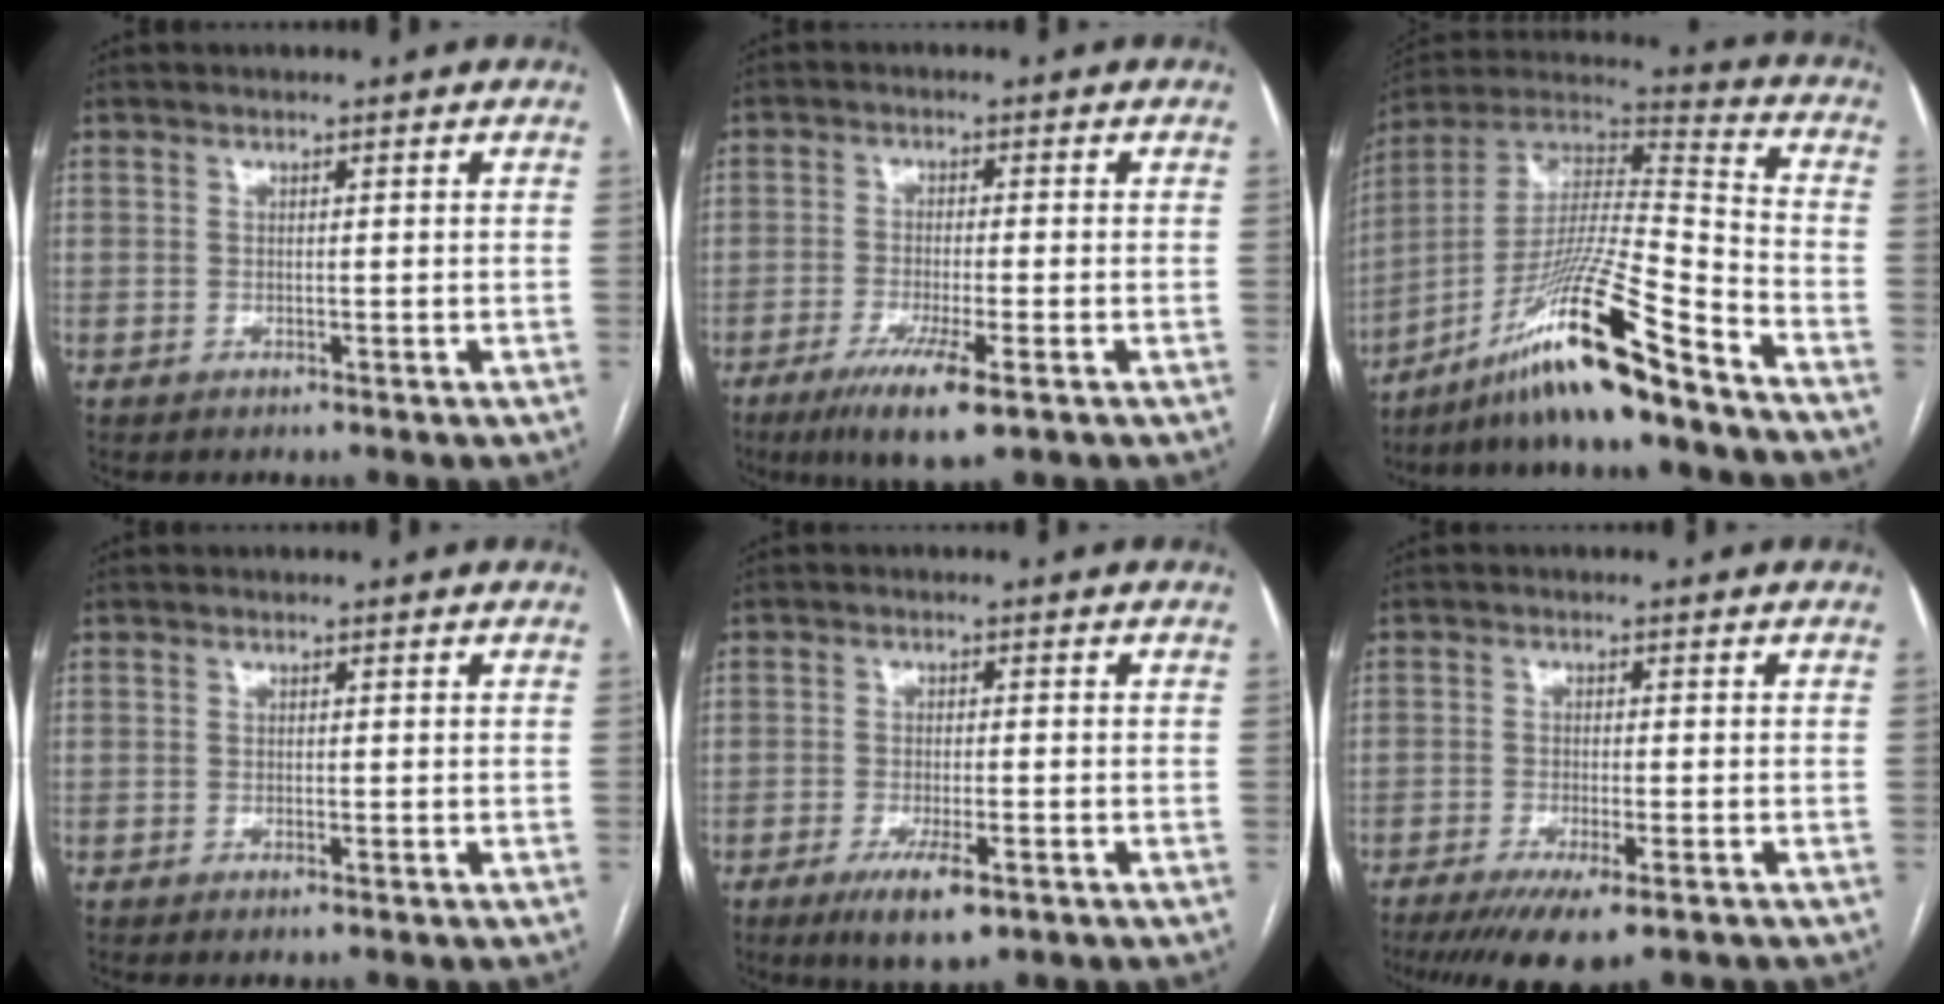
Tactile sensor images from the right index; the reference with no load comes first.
{"total": 7.8, "force": [-4.3, 0.8, 6.5], "torque": [-0.120, -0.021, -0.070]}
{"total": 18.3, "force": [-12.8, -0.4, 13.0], "torque": [-0.254, 0.000, -0.231]}
{"total": 0.7, "force": [-0.6, 0.1, 0.4], "torque": [-0.008, -0.001, -0.007]}
{"total": 6.4, "force": [-3.6, 1.7, 5.0], "torque": [-0.090, -0.011, -0.053]}
{"total": 9.3, "force": [-6.5, 1.8, 6.4], "torque": [-0.098, -0.019, -0.099]}